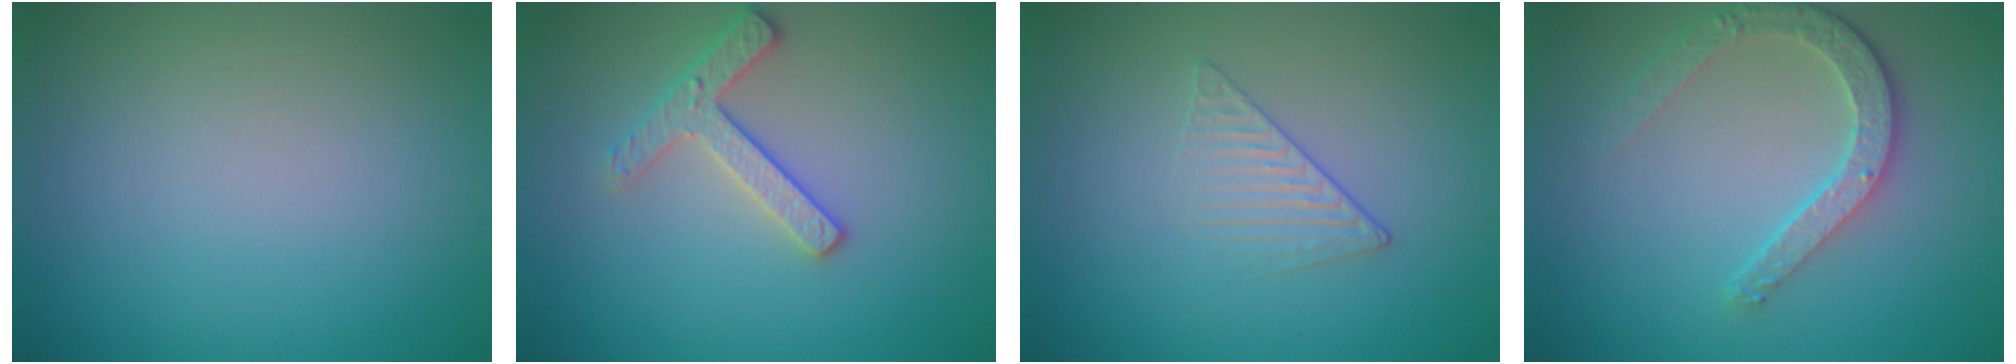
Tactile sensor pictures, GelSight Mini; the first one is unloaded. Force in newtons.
{"total": 2.5, "press": 2.5, "slide": 0.3}
{"total": 1.5, "press": 0.7, "slide": 1.3}
{"total": 3.4, "press": 2.9, "slide": 1.9}